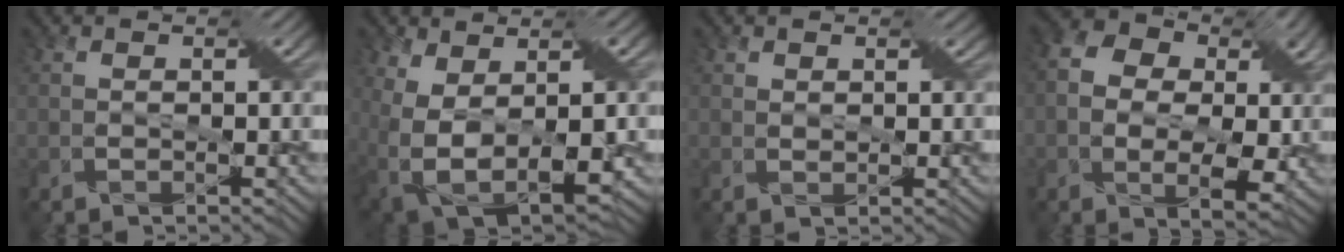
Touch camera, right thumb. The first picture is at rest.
{"total": 12.7, "force": [-0.5, 7.4, 10.2], "torque": [-0.221, -0.036, 0.015]}
{"total": 1.1, "force": [0.8, 0.6, 0.4], "torque": [-0.013, 0.001, 0.018]}
{"total": 11.3, "force": [0.7, 8.2, 7.7], "torque": [-0.163, -0.007, 0.017]}